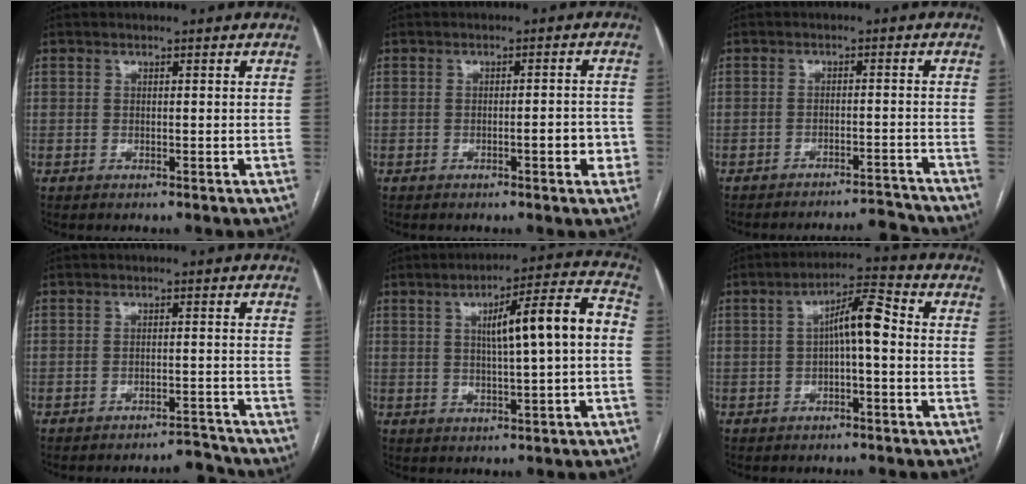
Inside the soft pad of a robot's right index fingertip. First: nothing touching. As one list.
[{"total": 4.0, "force": [-1.4, 0.9, 3.6], "torque": [-0.043, 0.004, -0.018]}, {"total": 7.5, "force": [-7.5, -0.7, 0.3], "torque": [0.002, 0.004, -0.105]}, {"total": 3.8, "force": [-3.8, -0.1, 0.0], "torque": [0.009, 0.004, -0.055]}, {"total": 11.5, "force": [0.9, 0.8, 11.4], "torque": [-0.163, 0.029, 0.013]}, {"total": 6.4, "force": [-0.1, 1.2, 6.3], "torque": [-0.104, 0.026, -0.003]}]